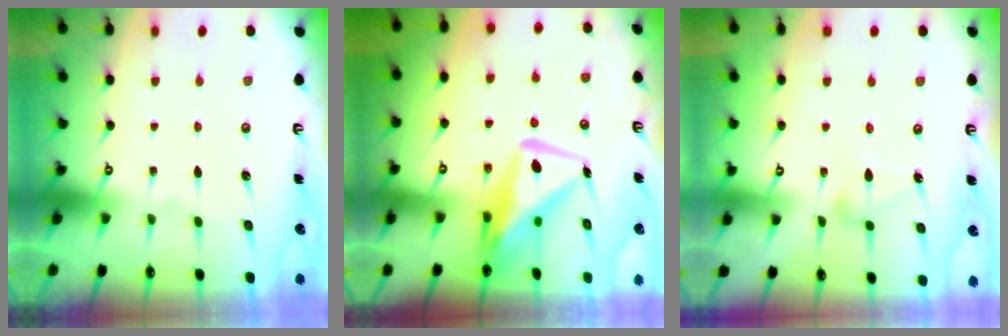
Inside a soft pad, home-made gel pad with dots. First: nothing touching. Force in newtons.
{"total": 12.2, "press": 12.2, "slide": 1.1}
{"total": 5.9, "press": 5.9, "slide": 0.4}